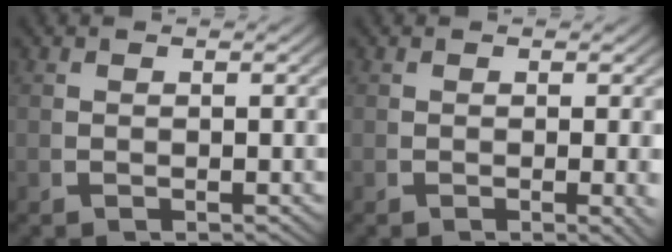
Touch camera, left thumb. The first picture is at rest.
{"total": 1.4, "force": [-0.2, 0.3, 1.3], "torque": [-0.016, -0.005, -0.003]}